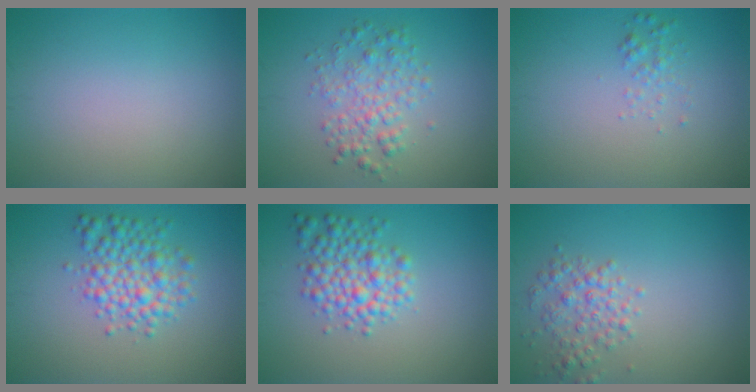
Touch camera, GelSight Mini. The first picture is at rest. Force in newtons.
{"total": 3.3, "press": 3.3, "slide": 0.1}
{"total": 1.1, "press": 1.1, "slide": 0.0}
{"total": 4.5, "press": 4.5, "slide": 0.1}
{"total": 4.1, "press": 4.1, "slide": 0.1}
{"total": 2.8, "press": 2.8, "slide": 0.1}